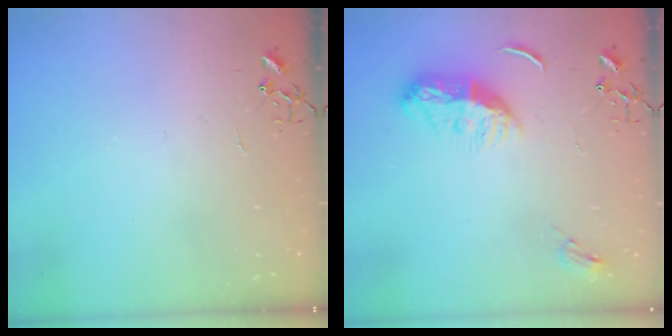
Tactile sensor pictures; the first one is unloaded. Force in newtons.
{"total": 11.6, "press": 11.6, "slide": 0.3}